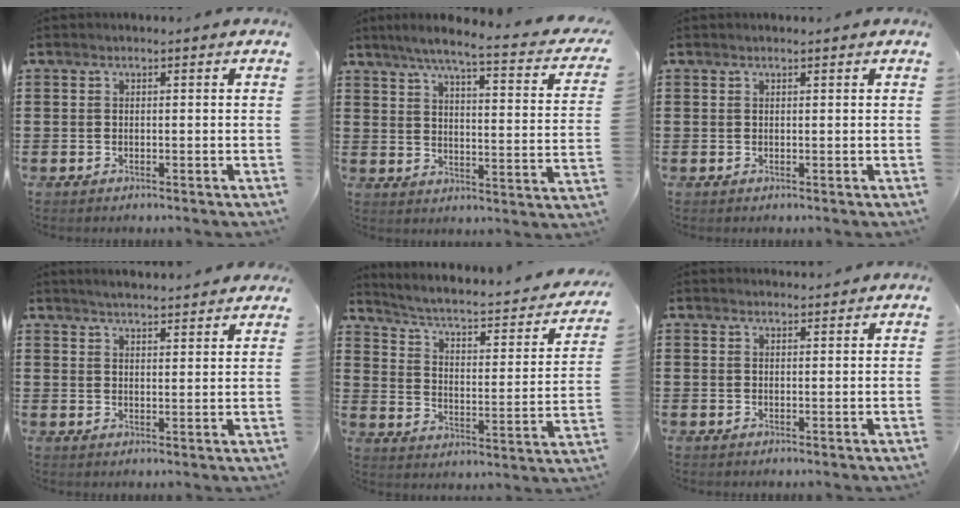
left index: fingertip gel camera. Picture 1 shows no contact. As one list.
[{"total": 6.0, "force": [4.6, -0.2, 3.9], "torque": [-0.089, -0.036, 0.068]}, {"total": 0.5, "force": [0.4, 0.0, 0.3], "torque": [-0.007, 0.000, 0.009]}, {"total": 3.4, "force": [3.4, -0.3, 0.5], "torque": [-0.019, -0.013, 0.060]}, {"total": 3.5, "force": [2.4, 0.8, 2.5], "torque": [-0.064, -0.029, 0.028]}, {"total": 1.4, "force": [1.4, 0.1, 0.1], "torque": [-0.005, 0.000, 0.027]}]